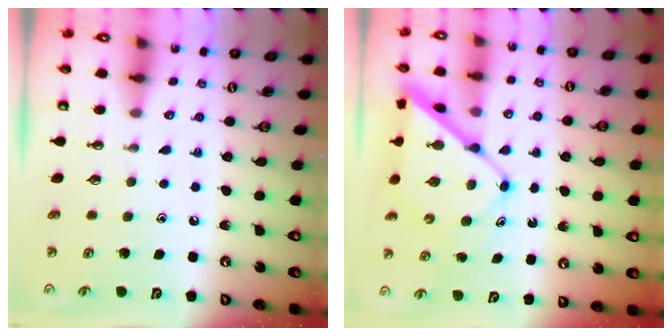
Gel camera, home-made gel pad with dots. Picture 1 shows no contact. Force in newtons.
{"total": 11.8, "press": 11.7, "slide": 1.1}